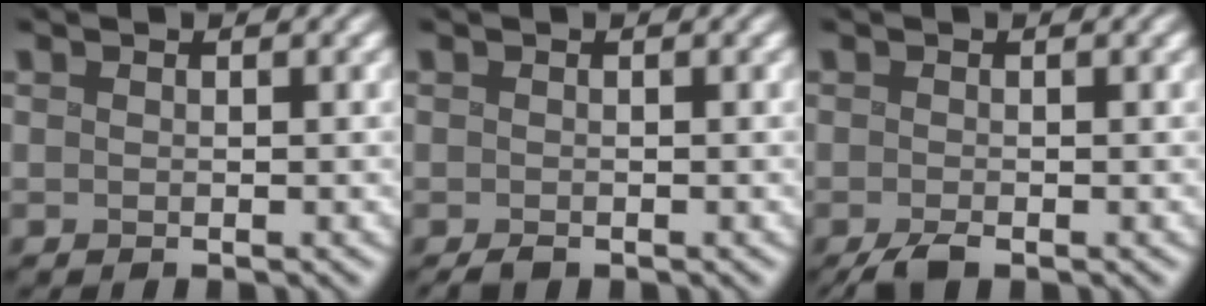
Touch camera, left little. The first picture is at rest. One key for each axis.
{"total": 0.6, "fx": -0.5, "fy": 0.3, "fz": 0.3, "tx": -0.002, "ty": -0.002, "tz": -0.006}
{"total": 1.5, "fx": -1.1, "fy": 0.4, "fz": 0.9, "tx": -0.019, "ty": -0.002, "tz": -0.020}